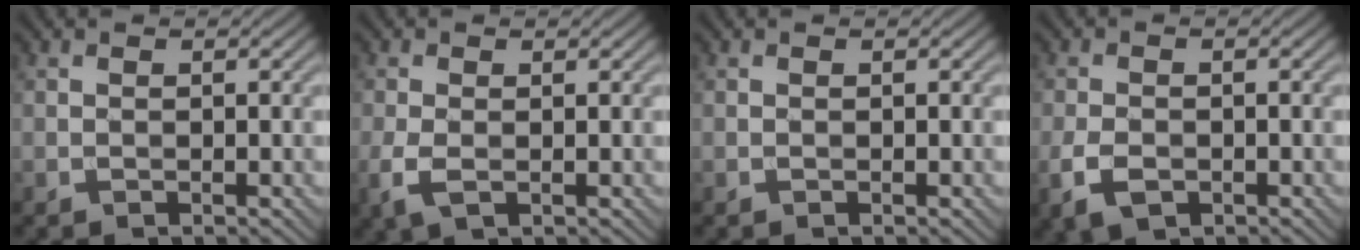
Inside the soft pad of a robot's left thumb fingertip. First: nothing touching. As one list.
[{"total": 2.8, "force": [-0.6, 1.5, 2.3], "torque": [-0.069, -0.007, -0.015]}, {"total": 0.0}, {"total": 3.6, "force": [-1.6, 2.1, 2.4], "torque": [-0.060, -0.010, -0.033]}]